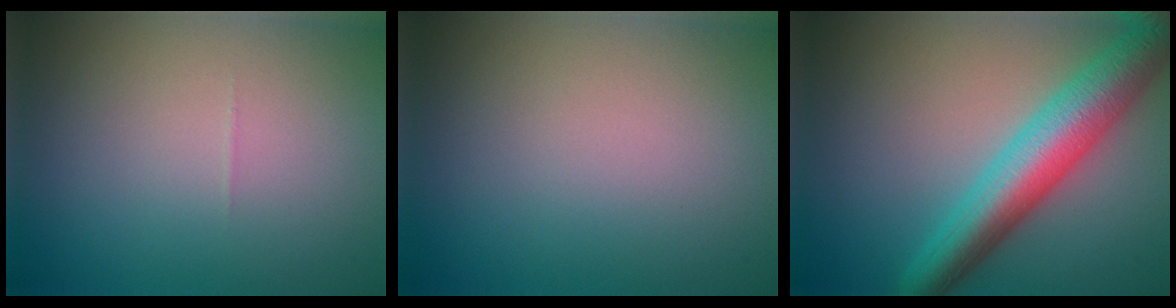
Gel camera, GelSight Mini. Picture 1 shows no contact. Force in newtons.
{"total": 0.0}
{"total": 7.6, "press": 7.6, "slide": 0.3}